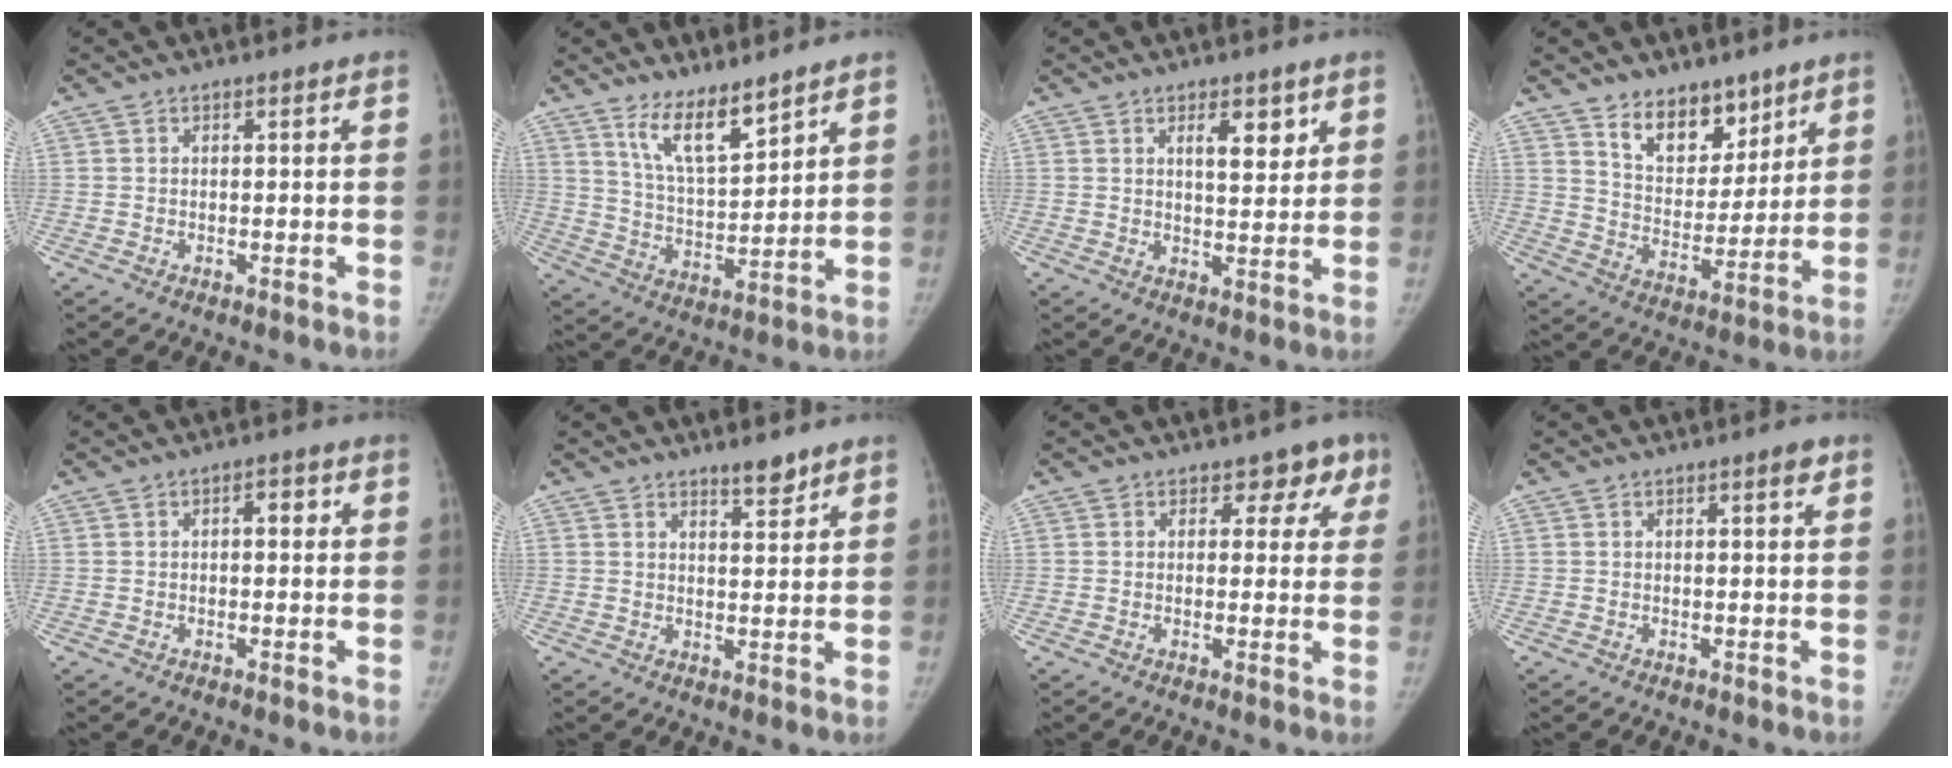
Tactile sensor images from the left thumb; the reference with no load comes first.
{"total": 9.5, "force": [7.2, 2.5, 5.8], "torque": [-0.090, -0.063, 0.144]}
{"total": 5.7, "force": [3.0, 2.5, 4.2], "torque": [-0.042, -0.021, 0.045]}
{"total": 11.8, "force": [8.3, 6.6, 5.2], "torque": [-0.042, -0.063, 0.150]}
{"total": 2.4, "force": [0.5, 1.3, 1.9], "torque": [-0.014, 0.005, 0.001]}
{"total": 3.7, "force": [3.1, 1.0, 1.8], "torque": [-0.012, -0.026, 0.047]}
{"total": 4.7, "force": [2.7, 3.5, 1.6], "torque": [0.020, -0.010, 0.020]}
{"total": 1.3, "force": [0.8, 0.2, 1.1], "torque": [-0.016, -0.002, 0.010]}